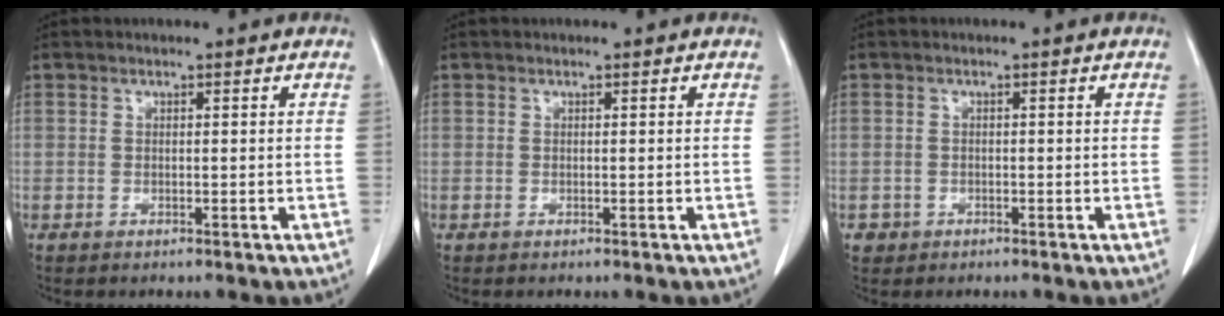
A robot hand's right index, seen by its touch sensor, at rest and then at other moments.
{"total": 0.0}
{"total": 1.6, "force": [-0.5, 1.5, -0.1], "torque": [0.005, 0.008, -0.007]}